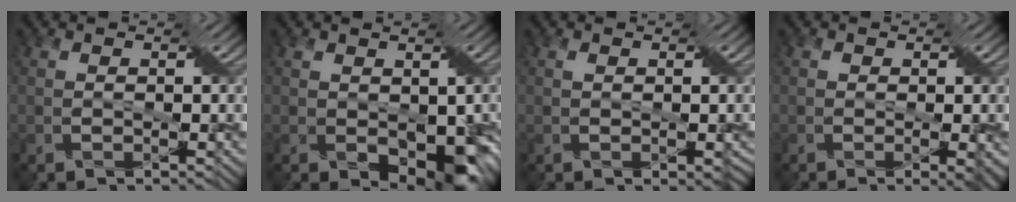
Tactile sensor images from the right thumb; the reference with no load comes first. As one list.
[{"total": 7.3, "force": [-1.5, 4.6, 5.5], "torque": [-0.091, -0.032, -0.009]}, {"total": 2.2, "force": [0.1, 1.3, 1.8], "torque": [-0.021, -0.003, 0.006]}, {"total": 4.4, "force": [-1.4, 1.9, 3.7], "torque": [-0.044, -0.015, -0.012]}]